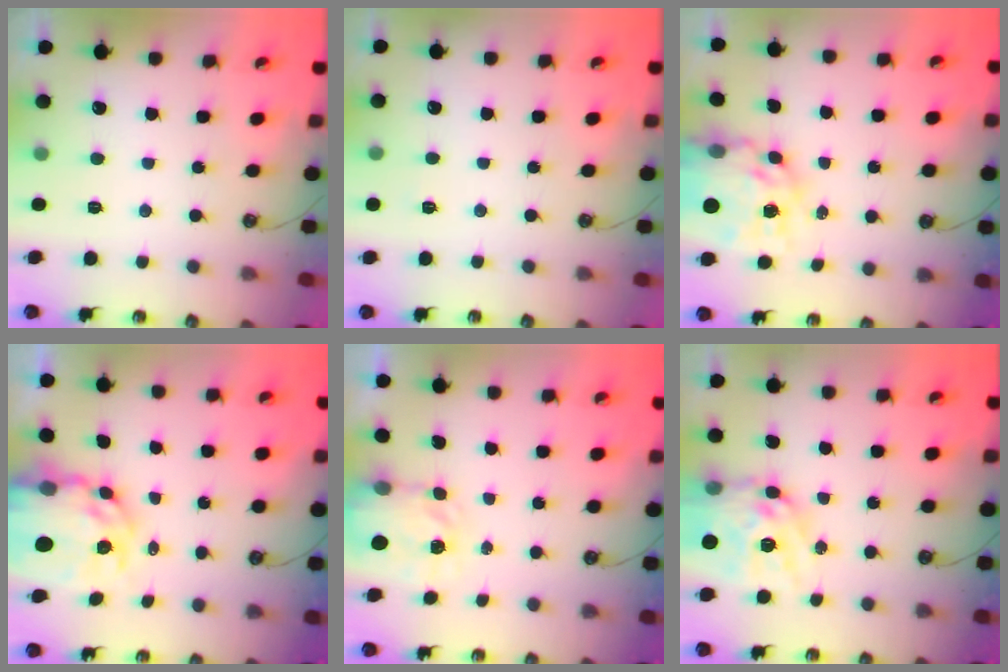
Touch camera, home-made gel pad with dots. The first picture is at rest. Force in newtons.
{"total": 2.5, "press": 2.5, "slide": 0.4}
{"total": 15.1, "press": 15.0, "slide": 1.4}
{"total": 13.8, "press": 13.7, "slide": 1.4}
{"total": 3.6, "press": 3.5, "slide": 0.6}
{"total": 17.1, "press": 17.0, "slide": 1.6}